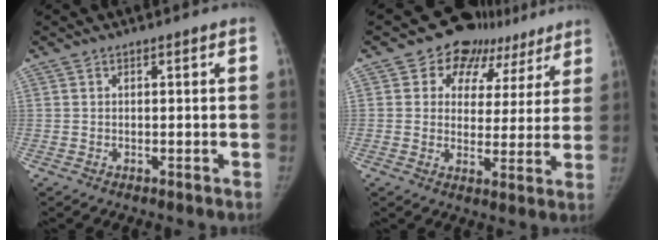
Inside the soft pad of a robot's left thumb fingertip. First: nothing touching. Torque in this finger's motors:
{"motor_torque": [-0.12, -0.21, -0.25, 0.02, 0.02]}